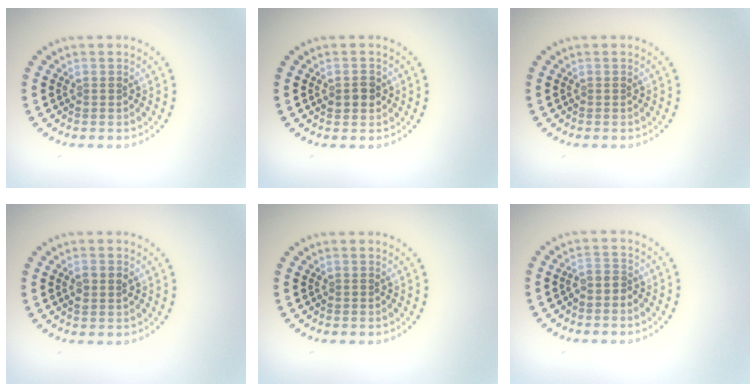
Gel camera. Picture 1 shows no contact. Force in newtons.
{"total": 1.7, "press": 1.7, "slide": 0.1}
{"total": 0.0}
{"total": 1.5, "press": 1.5, "slide": 0.3}
{"total": 0.0}
{"total": 1.2, "press": 0.8, "slide": 0.9}